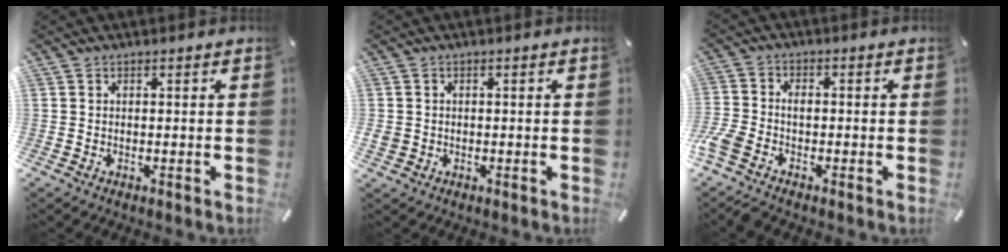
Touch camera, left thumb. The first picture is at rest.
{"total": 1.8, "force": [-0.4, 1.6, 0.7], "torque": [-0.015, 0.003, -0.009]}
{"total": 5.3, "force": [-2.2, 3.4, 3.4], "torque": [-0.086, 0.006, -0.046]}